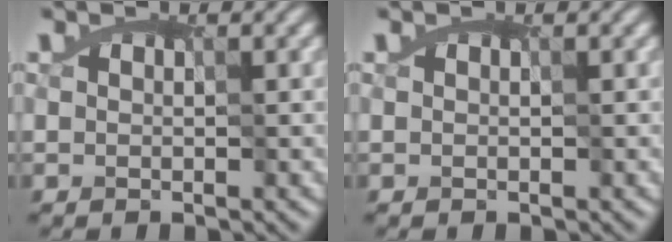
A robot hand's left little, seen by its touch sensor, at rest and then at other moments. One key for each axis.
{"total": 0.0}